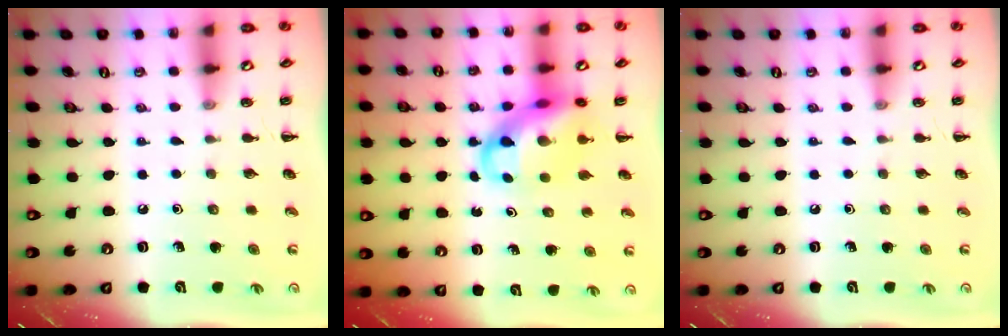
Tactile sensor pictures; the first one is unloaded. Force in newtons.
{"total": 11.6, "press": 11.2, "slide": 2.9}
{"total": 0.0}